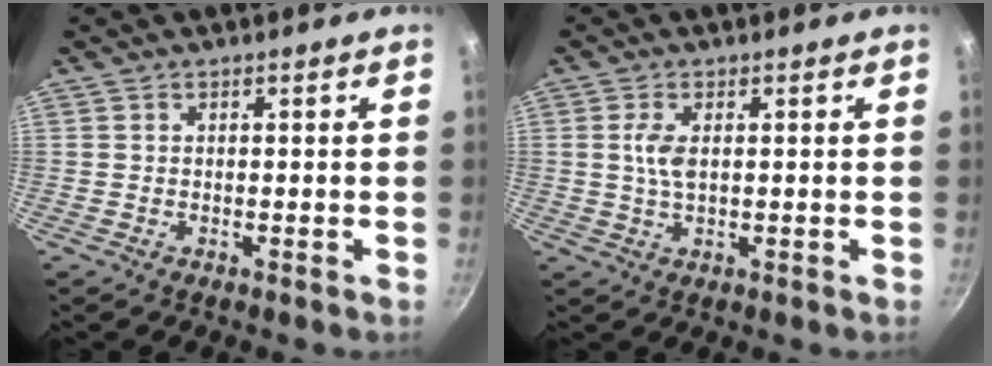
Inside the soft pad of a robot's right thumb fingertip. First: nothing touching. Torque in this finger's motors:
{"motor_torque": [0.81, 0.84, 0.78, 0.02, 0.02]}